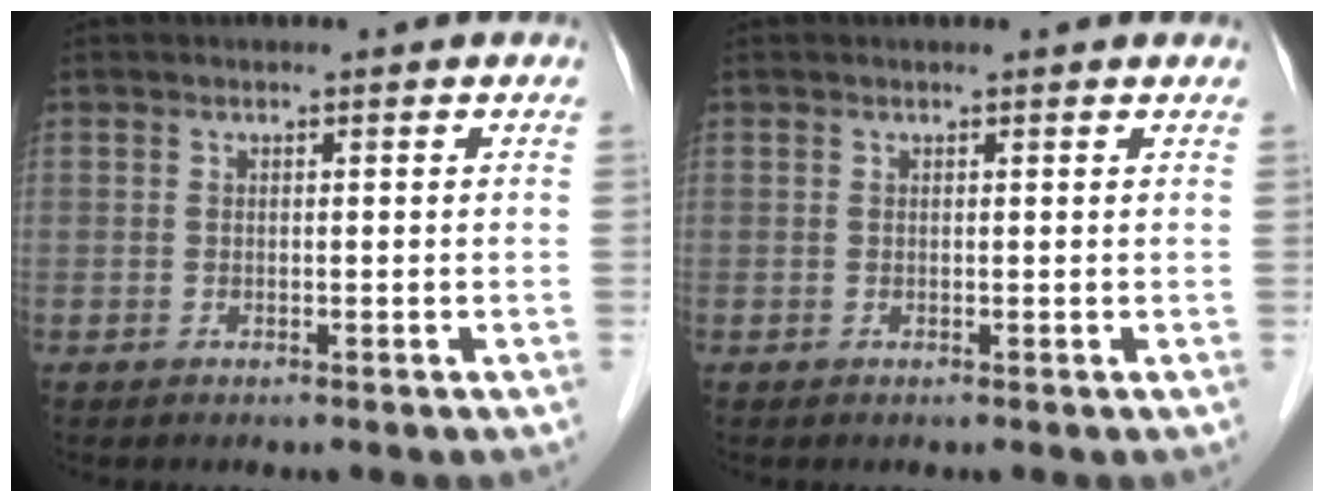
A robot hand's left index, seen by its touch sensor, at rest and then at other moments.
{"total": 1.0, "force": [1.0, 0.1, 0.2], "torque": [-0.012, 0.002, 0.007]}